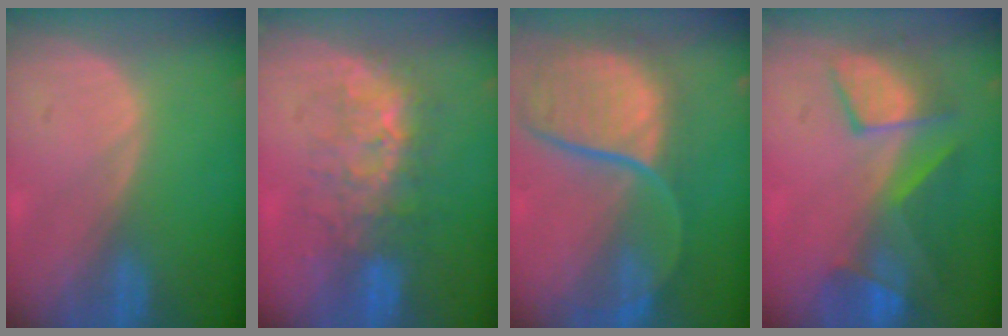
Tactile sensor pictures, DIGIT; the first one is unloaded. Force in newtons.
{"total": 7.6, "press": 7.3, "slide": 2.3}
{"total": 12.2, "press": 9.9, "slide": 7.1}
{"total": 8.7, "press": 8.2, "slide": 2.8}